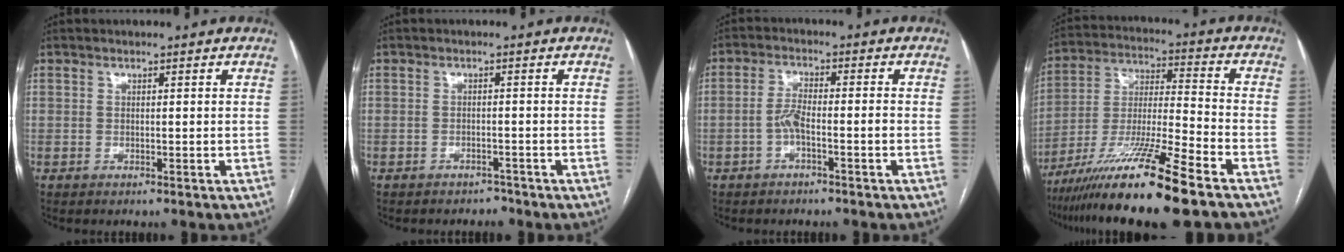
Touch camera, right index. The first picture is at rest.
{"total": 2.2, "force": [-1.9, 1.0, -0.1], "torque": [-0.002, 0.001, -0.026]}
{"total": 3.7, "force": [-1.6, 0.7, 3.3], "torque": [-0.067, 0.012, -0.029]}
{"total": 17.5, "force": [-12.3, -0.8, 12.4], "torque": [-0.245, -0.035, -0.221]}